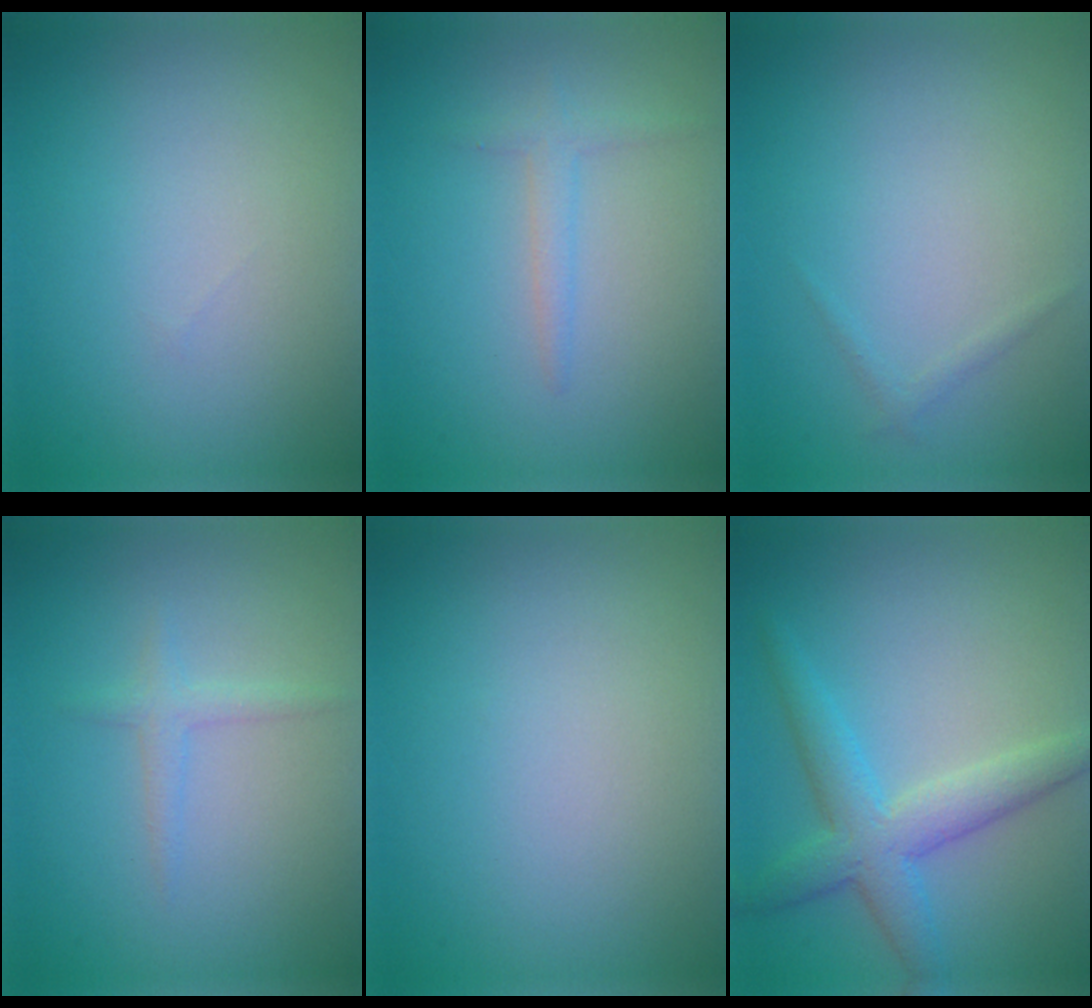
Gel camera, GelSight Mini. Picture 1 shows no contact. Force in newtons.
{"total": 1.5, "press": 1.5, "slide": 0.1}
{"total": 0.6, "press": 0.6, "slide": 0.0}
{"total": 1.3, "press": 1.3, "slide": 0.1}
{"total": 0.0}
{"total": 4.6, "press": 4.6, "slide": 0.1}